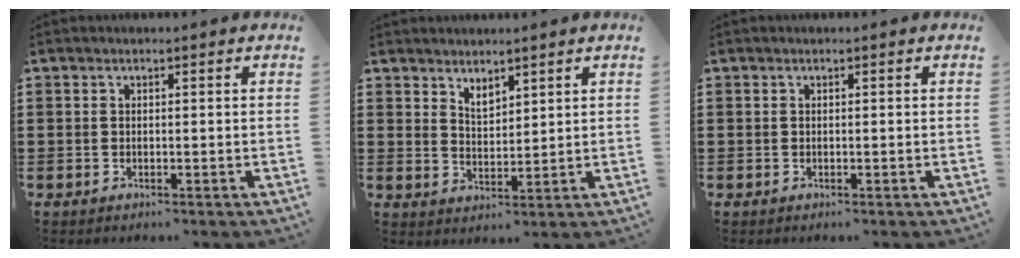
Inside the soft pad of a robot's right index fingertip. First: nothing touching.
{"total": 2.7, "force": [2.4, 1.0, 0.5], "torque": [-0.017, -0.001, 0.046]}
{"total": 0.0}